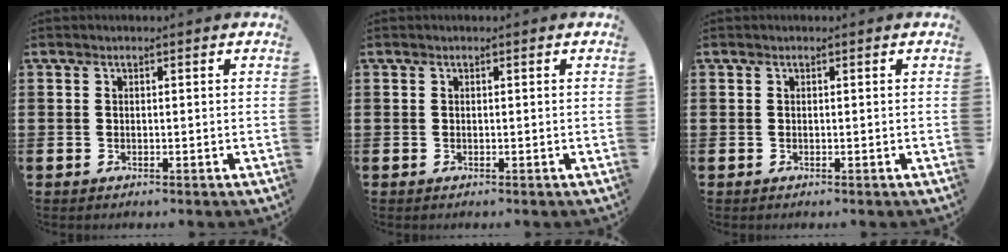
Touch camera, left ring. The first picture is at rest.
{"total": 0.0}
{"total": 0.0}